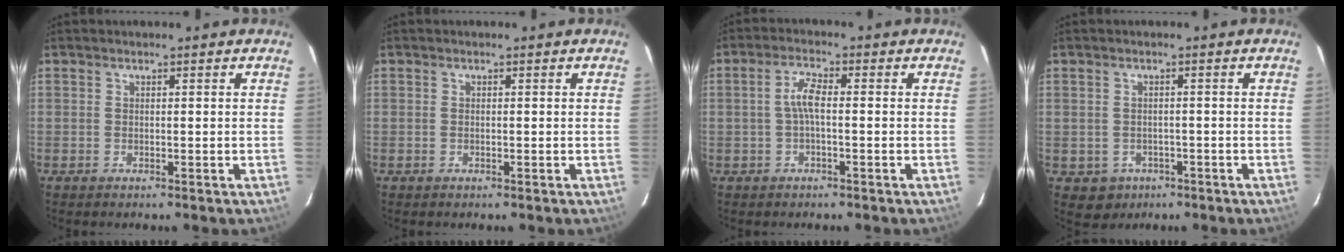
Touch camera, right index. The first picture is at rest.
{"total": 0.0}
{"total": 3.5, "force": [-0.4, 0.8, 3.3], "torque": [-0.070, 0.009, -0.008]}
{"total": 3.9, "force": [-1.4, 3.6, 0.7], "torque": [-0.024, 0.004, -0.009]}